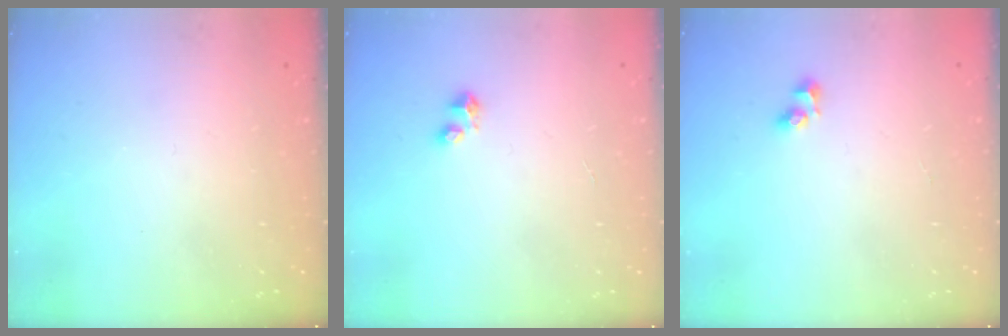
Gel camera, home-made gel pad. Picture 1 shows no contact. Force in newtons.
{"total": 3.5, "press": 3.4, "slide": 0.5}
{"total": 4.6, "press": 4.3, "slide": 1.8}